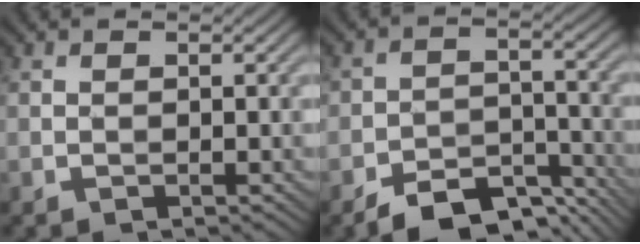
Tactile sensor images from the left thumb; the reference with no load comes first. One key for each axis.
{"total": 7.9, "fx": -5.8, "fy": 3.9, "fz": 3.7, "tx": -0.049, "ty": -0.009, "tz": -0.104}